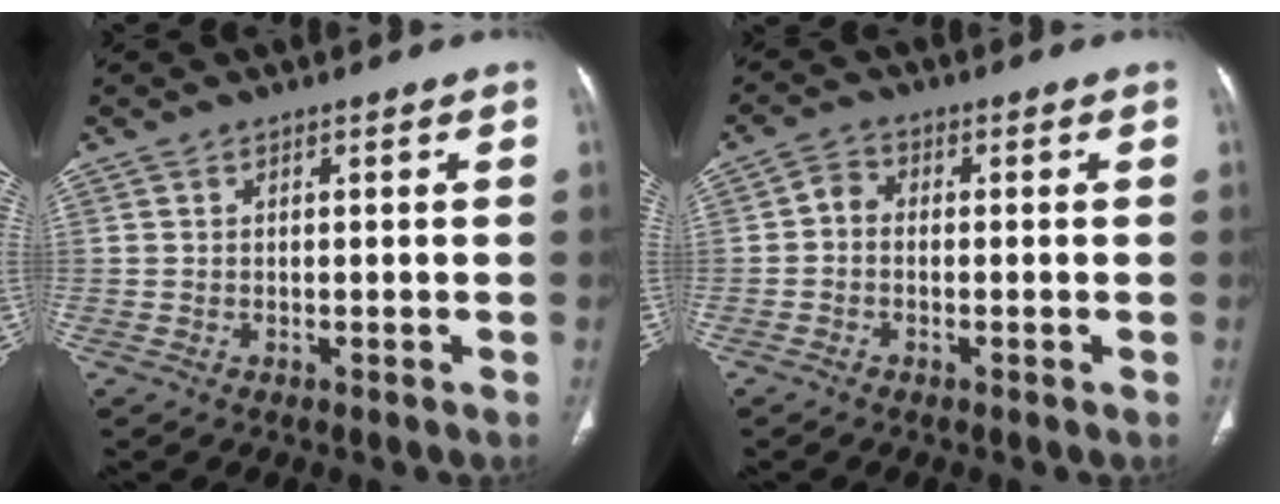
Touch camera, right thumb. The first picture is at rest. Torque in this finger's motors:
{"motor_torque": [0.56, -0.06, 0.16, -0.90, -0.18]}